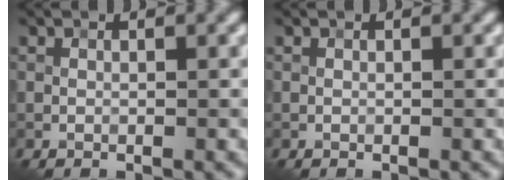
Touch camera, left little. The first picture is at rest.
{"total": 0.0}